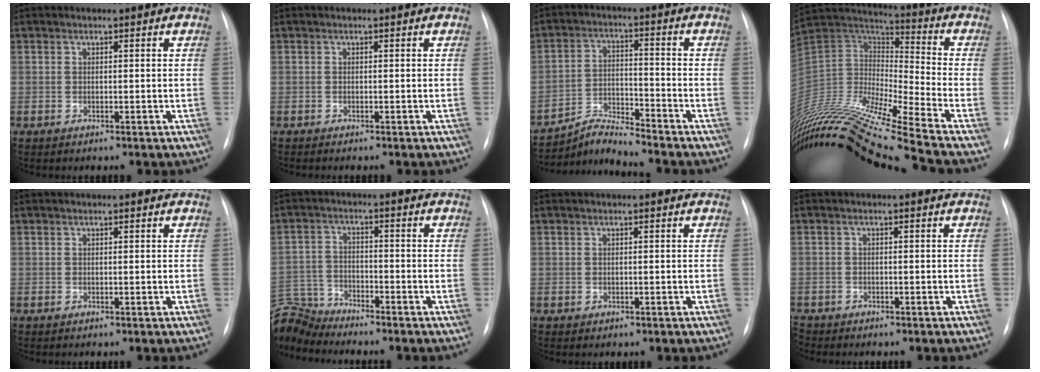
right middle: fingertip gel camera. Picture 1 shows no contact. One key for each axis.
{"total": 0.0}
{"total": 5.6, "fx": -5.4, "fy": -1.4, "fz": -0.6, "tx": -0.003, "ty": -0.007, "tz": -0.096}
{"total": 25.2, "fx": -20.8, "fy": -1.2, "fz": 14.3, "tx": -0.314, "ty": -0.019, "tz": -0.383}
{"total": 0.0}
{"total": 7.8, "fx": -7.8, "fy": 0.2, "fz": -0.3, "tx": -0.008, "ty": 0.007, "tz": -0.152}
{"total": 0.0}
{"total": 2.9, "fx": -2.5, "fy": 1.4, "fz": 0.6, "tx": -0.012, "ty": -0.004, "tz": -0.036}